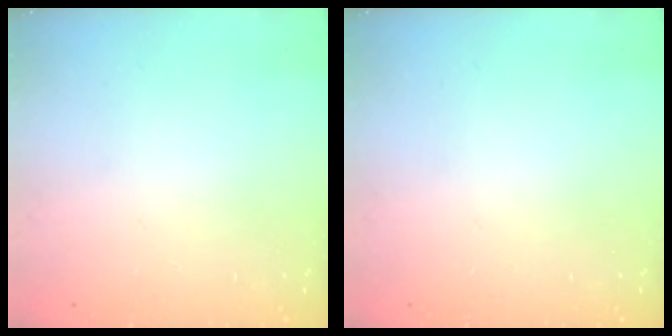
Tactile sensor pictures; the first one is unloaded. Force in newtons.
{"total": 0.0}